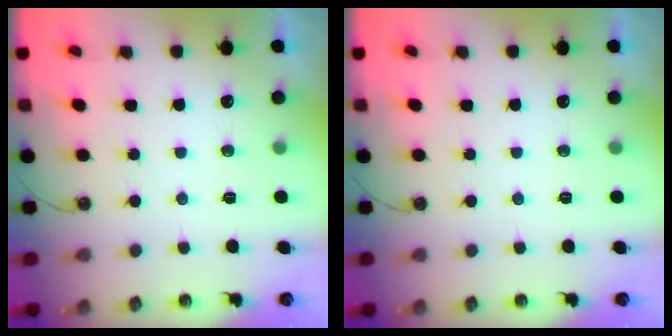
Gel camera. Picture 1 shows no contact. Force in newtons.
{"total": 0.0}